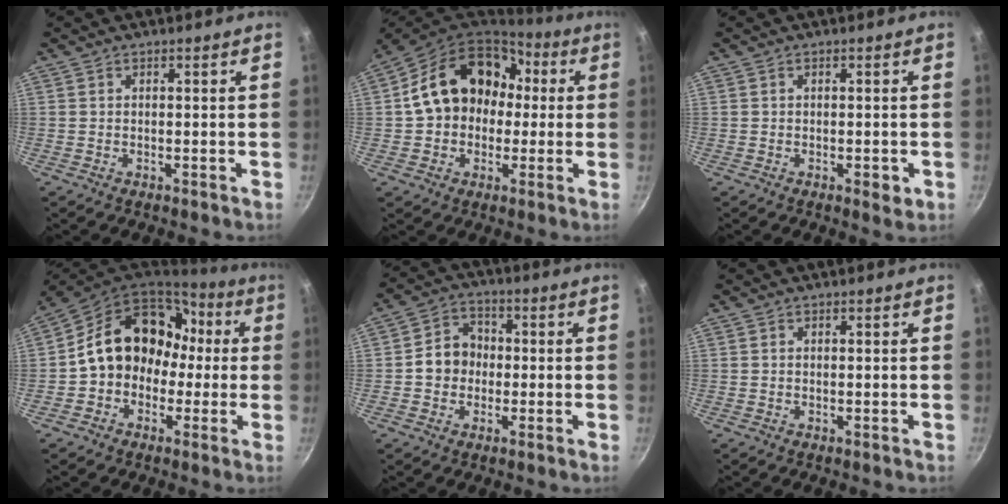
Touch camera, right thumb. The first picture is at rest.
{"total": 17.9, "force": [1.1, 14.0, 11.2], "torque": [-0.159, 0.042, 0.013]}
{"total": 2.2, "force": [-0.7, 0.9, 1.9], "torque": [-0.018, -0.002, -0.007]}
{"total": 16.8, "force": [-0.7, 13.3, 10.3], "torque": [-0.128, 0.053, -0.017]}
{"total": 7.8, "force": [-0.6, 6.7, 3.9], "torque": [-0.042, 0.025, -0.023]}
{"total": 0.0}